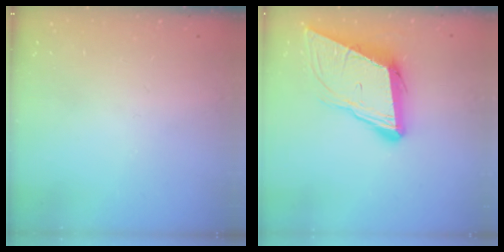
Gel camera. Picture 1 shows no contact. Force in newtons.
{"total": 11.7, "press": 11.1, "slide": 3.5}